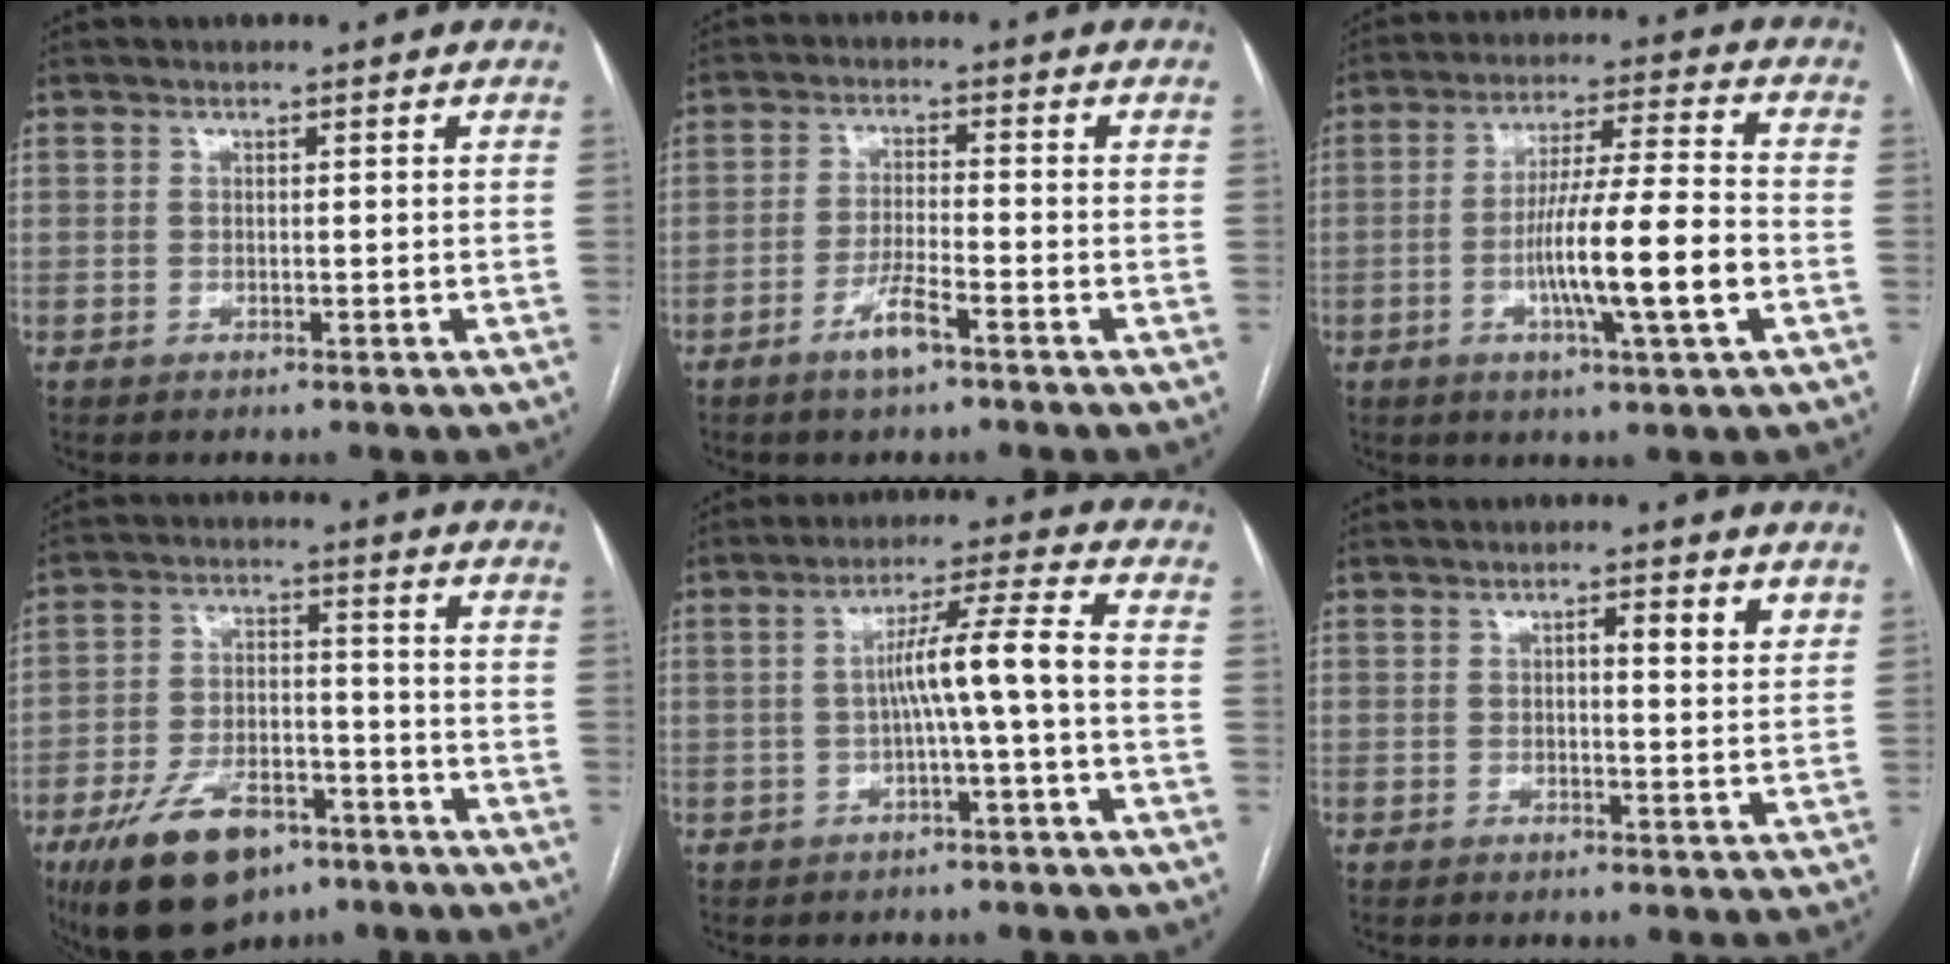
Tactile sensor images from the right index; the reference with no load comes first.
{"total": 4.7, "force": [-2.9, 0.4, 3.6], "torque": [-0.072, -0.004, -0.056]}
{"total": 12.5, "force": [-3.2, 0.0, 12.0], "torque": [-0.215, -0.002, -0.059]}
{"total": 14.2, "force": [-9.2, 6.7, 8.4], "torque": [-0.158, 0.003, -0.152]}
{"total": 7.3, "force": [-1.1, -0.9, 7.2], "torque": [-0.121, 0.023, -0.014]}
{"total": 3.6, "force": [1.6, 0.8, 3.1], "torque": [-0.045, 0.000, 0.019]}